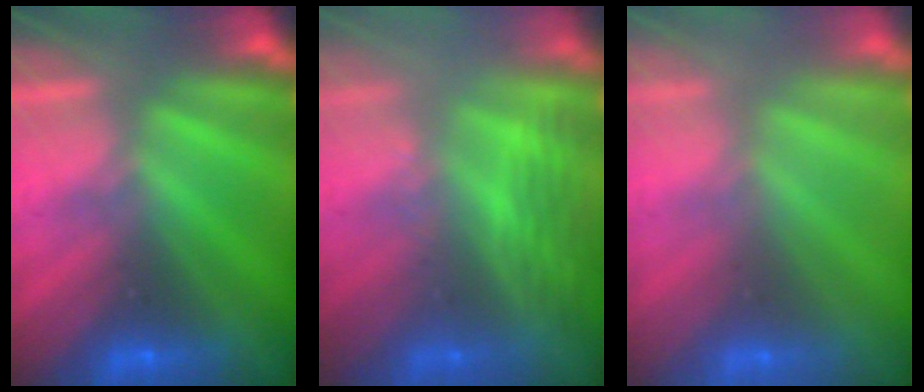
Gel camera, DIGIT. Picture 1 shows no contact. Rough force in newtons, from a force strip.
{"total": 3.2}
{"total": 2.7}